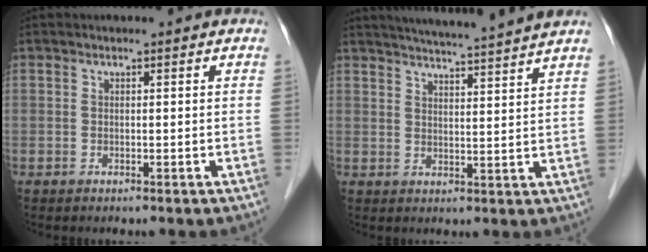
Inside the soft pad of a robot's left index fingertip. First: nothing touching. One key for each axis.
{"total": 12.8, "fx": 11.6, "fy": -1.1, "fz": 5.1, "tx": -0.086, "ty": 0.003, "tz": 0.153}